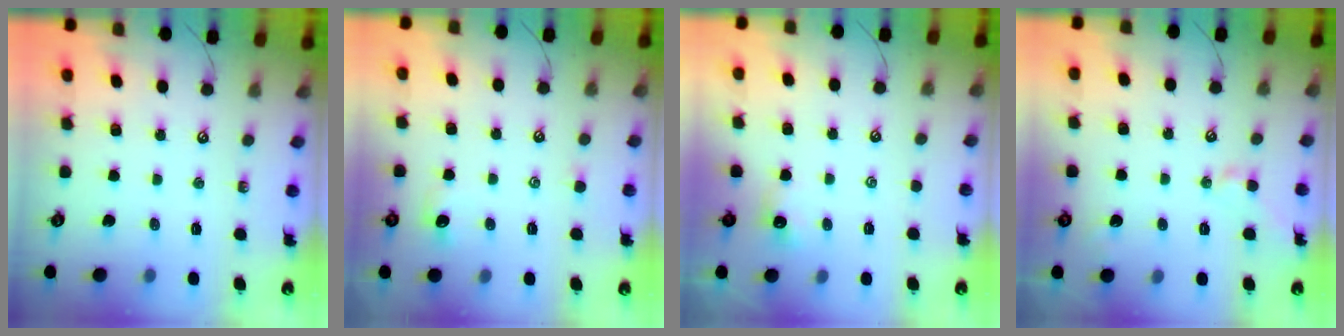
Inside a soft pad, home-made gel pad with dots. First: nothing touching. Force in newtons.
{"total": 0.6, "press": 0.1, "slide": 0.6}
{"total": 0.0}
{"total": 1.2, "press": 0.9, "slide": 0.7}